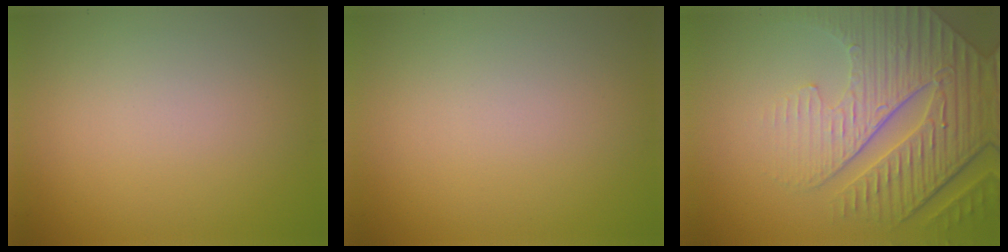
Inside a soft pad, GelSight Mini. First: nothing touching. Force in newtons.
{"total": 0.0}
{"total": 6.9, "press": 5.6, "slide": 4.0}